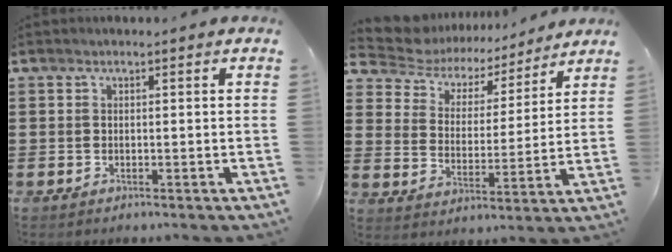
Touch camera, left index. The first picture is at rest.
{"total": 5.6, "force": [5.1, 2.0, 1.1], "torque": [-0.052, -0.033, 0.085]}